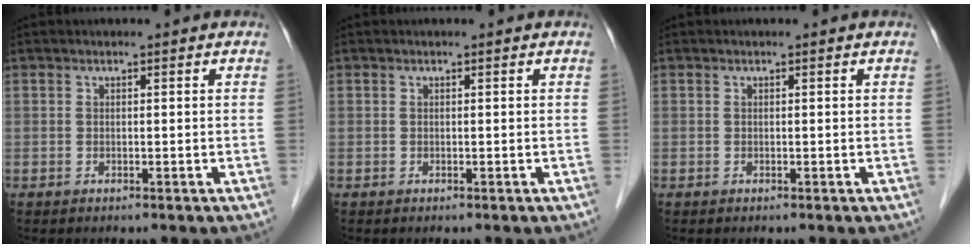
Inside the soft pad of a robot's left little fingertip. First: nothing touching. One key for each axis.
{"total": 0.0}
{"total": 0.0}